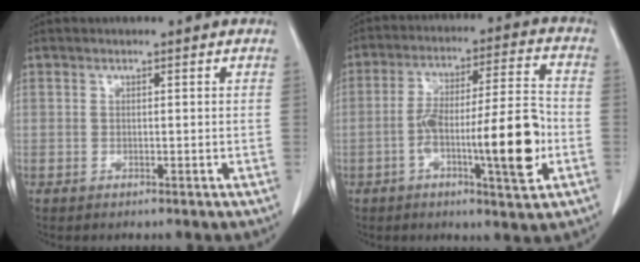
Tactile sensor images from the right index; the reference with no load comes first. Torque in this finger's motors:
{"motor_torque": [1.37, -0.77, 0.55, 0.18]}